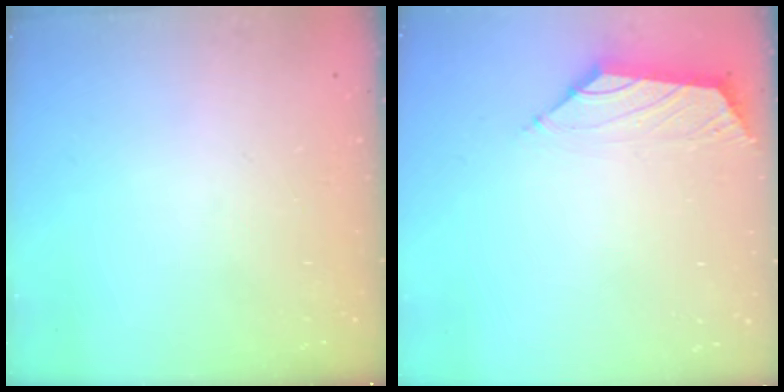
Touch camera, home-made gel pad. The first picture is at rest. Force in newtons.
{"total": 1.5, "press": 1.5, "slide": 0.4}